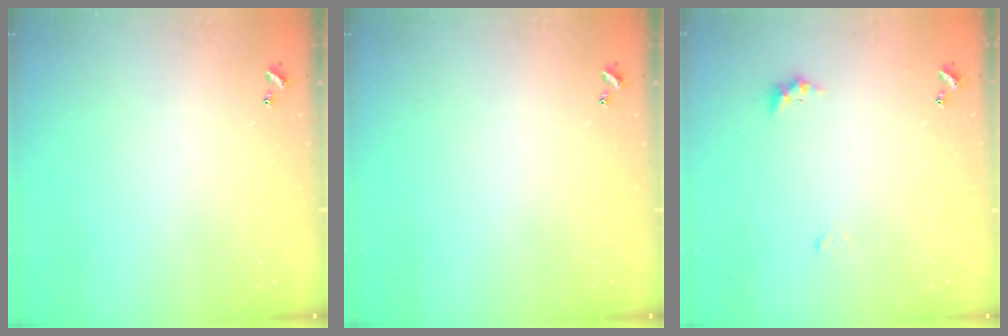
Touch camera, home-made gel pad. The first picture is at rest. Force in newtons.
{"total": 0.0}
{"total": 2.6, "press": 2.5, "slide": 0.7}